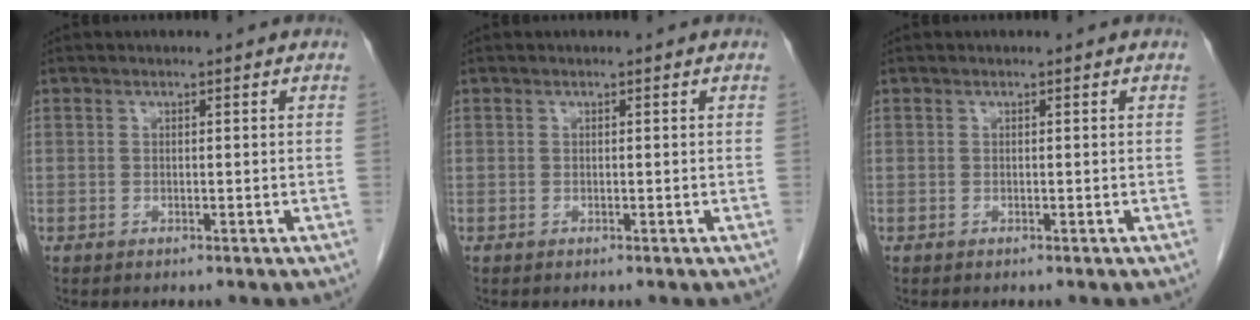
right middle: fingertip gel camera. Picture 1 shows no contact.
{"total": 0.0}
{"total": 0.0}